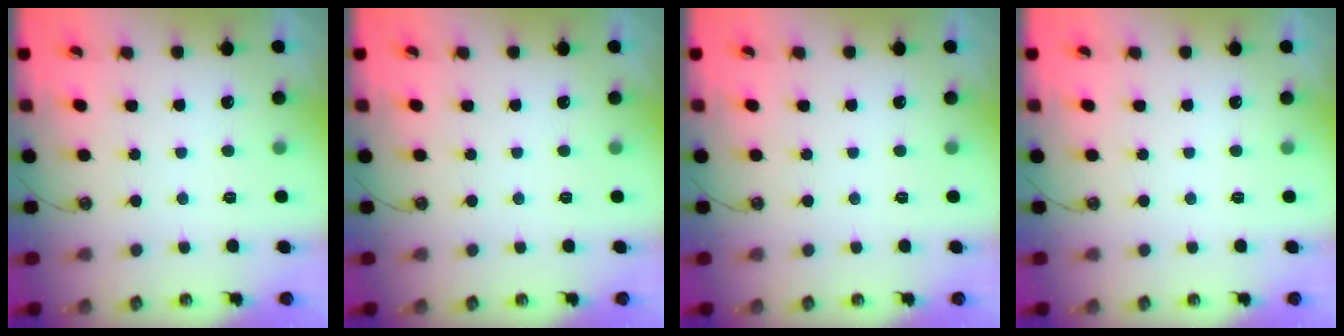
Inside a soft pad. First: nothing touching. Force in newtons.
{"total": 0.0}
{"total": 0.0}
{"total": 0.0}